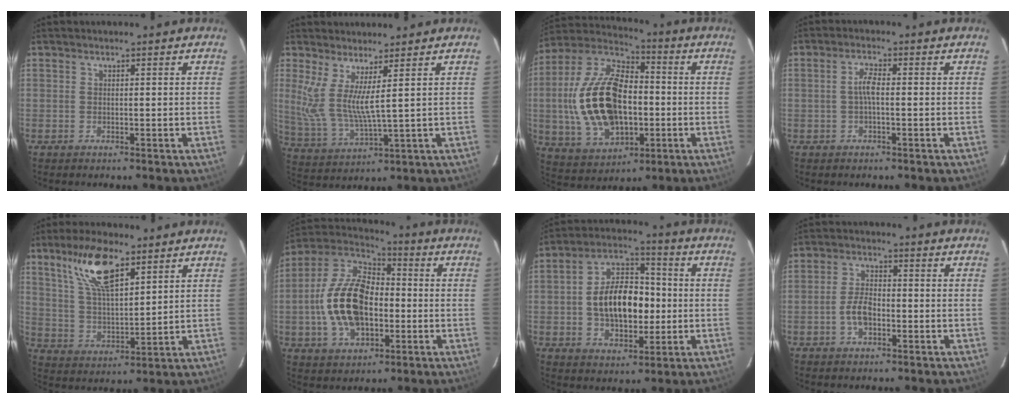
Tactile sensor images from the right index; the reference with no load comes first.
{"total": 7.7, "force": [3.8, 0.6, 6.7], "torque": [-0.138, -0.018, 0.086]}
{"total": 22.2, "force": [-1.9, 13.0, 18.0], "torque": [-0.385, 0.010, -0.019]}
{"total": 2.8, "force": [-0.3, 0.6, 2.7], "torque": [-0.054, 0.007, -0.004]}
{"total": 12.4, "force": [7.4, 4.1, 9.0], "torque": [-0.170, 0.012, 0.149]}
{"total": 18.0, "force": [-2.6, 10.6, 14.3], "torque": [-0.296, 0.015, -0.042]}
{"total": 14.2, "force": [-1.1, 8.6, 11.2], "torque": [-0.204, 0.027, -0.012]}
{"total": 5.1, "force": [-1.9, 2.7, 3.9], "torque": [-0.082, 0.008, -0.032]}